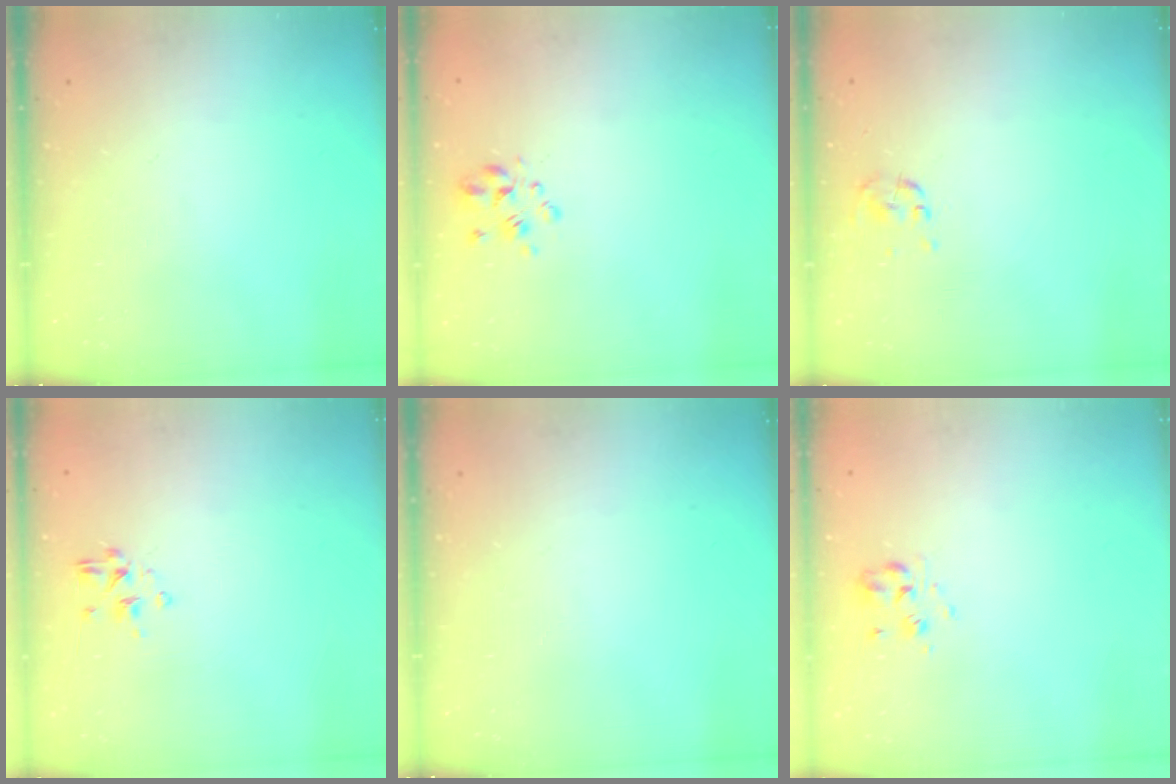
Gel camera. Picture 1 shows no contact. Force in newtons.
{"total": 2.5, "press": 2.4, "slide": 0.8}
{"total": 1.1, "press": 1.0, "slide": 0.5}
{"total": 2.8, "press": 2.7, "slide": 0.8}
{"total": 0.0}
{"total": 2.3, "press": 2.1, "slide": 1.0}